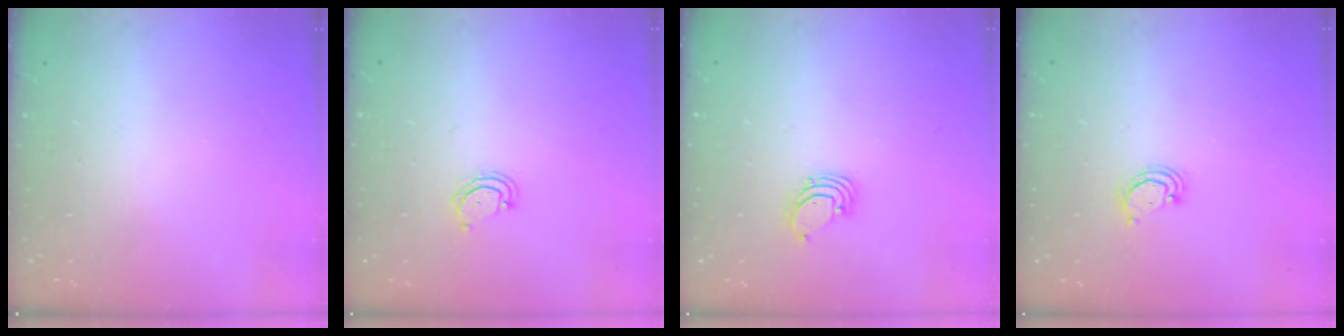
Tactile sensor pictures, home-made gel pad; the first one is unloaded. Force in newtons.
{"total": 3.9, "press": 3.9, "slide": 0.4}
{"total": 1.6, "press": 1.6, "slide": 0.1}
{"total": 2.5, "press": 2.4, "slide": 0.2}